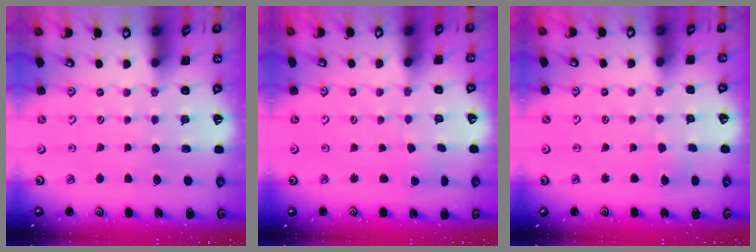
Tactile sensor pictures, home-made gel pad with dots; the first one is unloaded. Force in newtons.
{"total": 1.7, "press": 1.7, "slide": 0.1}
{"total": 2.8, "press": 2.8, "slide": 0.2}